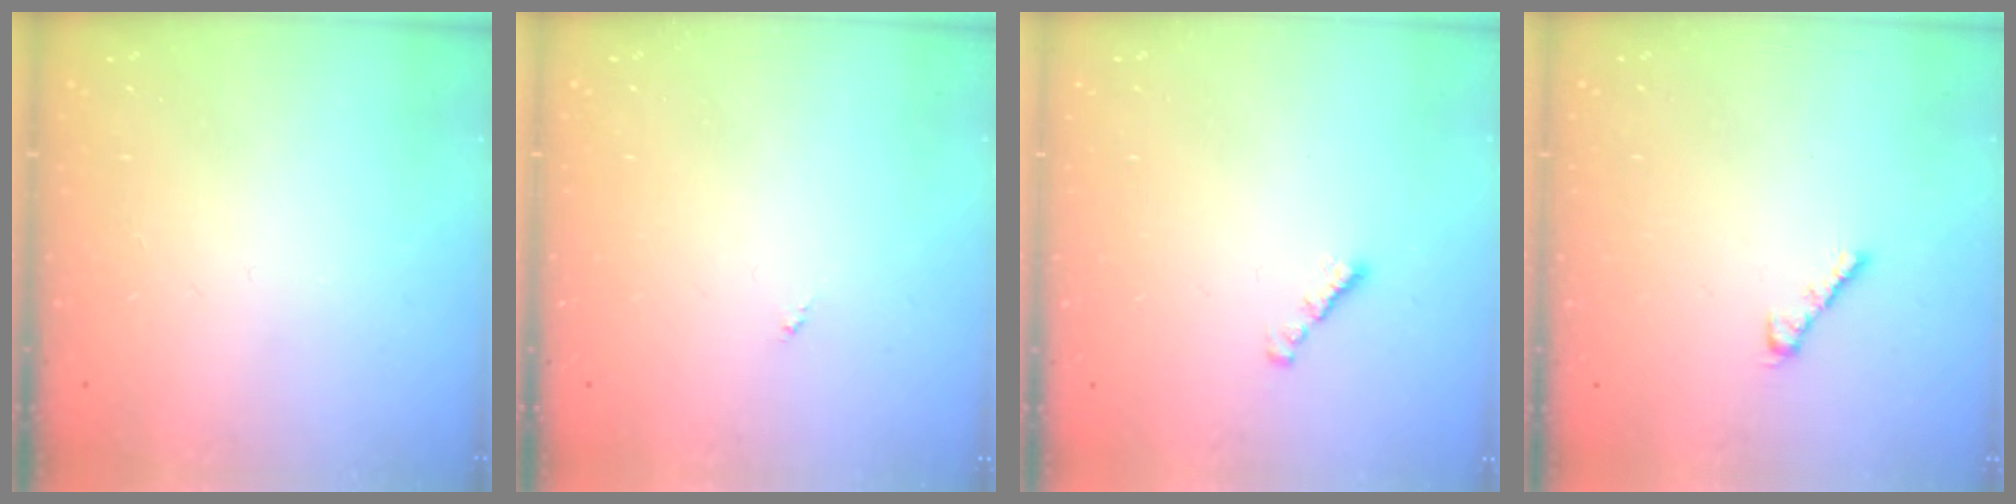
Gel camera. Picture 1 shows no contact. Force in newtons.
{"total": 0.0}
{"total": 1.0, "press": 0.8, "slide": 0.5}
{"total": 4.1, "press": 4.1, "slide": 0.9}